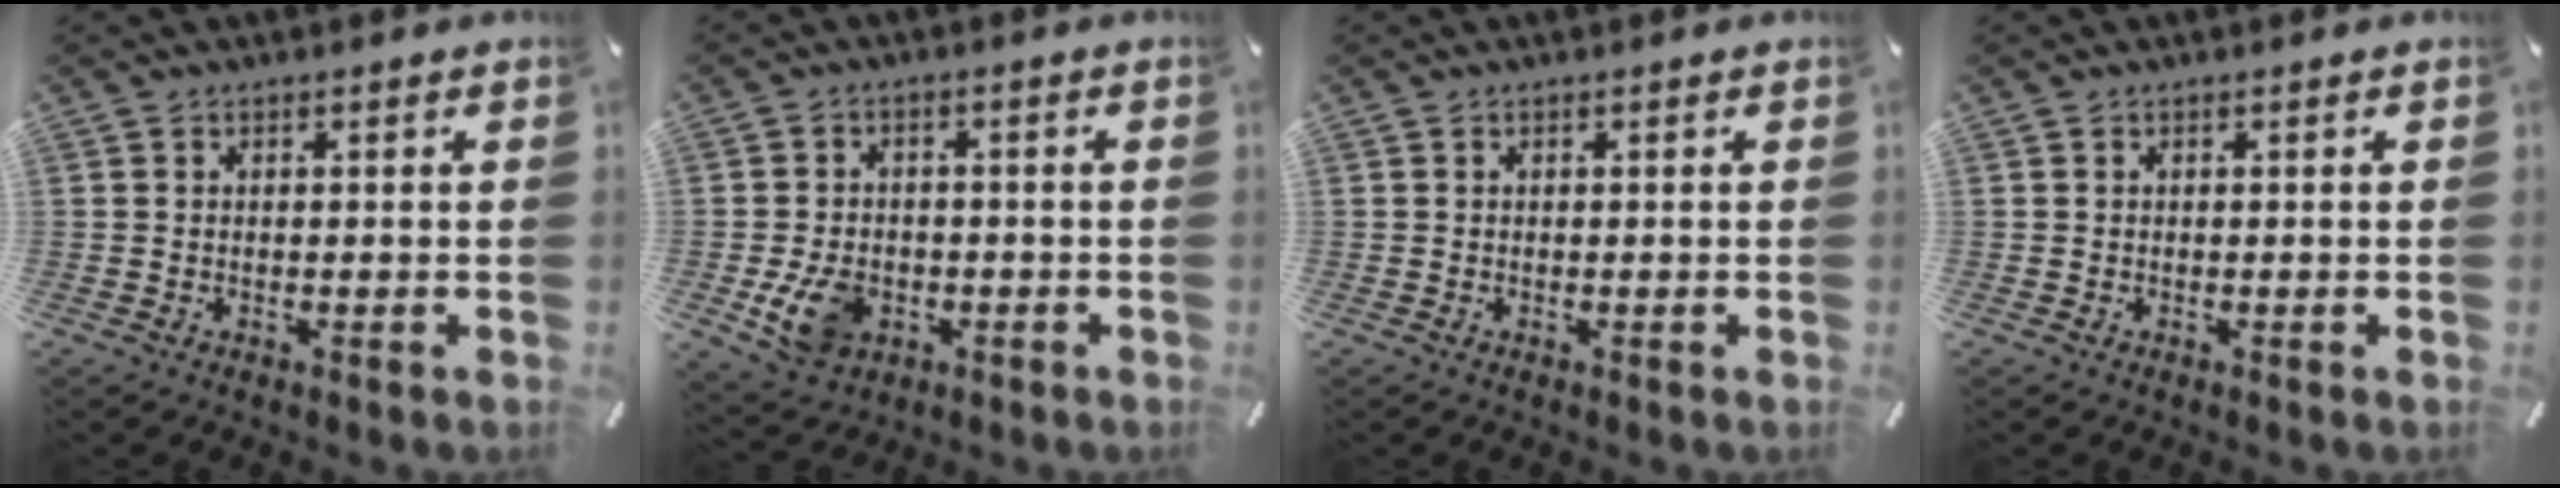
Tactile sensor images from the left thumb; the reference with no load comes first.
{"total": 8.3, "force": [-2.1, 6.5, 4.8], "torque": [-0.099, 0.003, -0.039]}
{"total": 0.0}
{"total": 0.0}